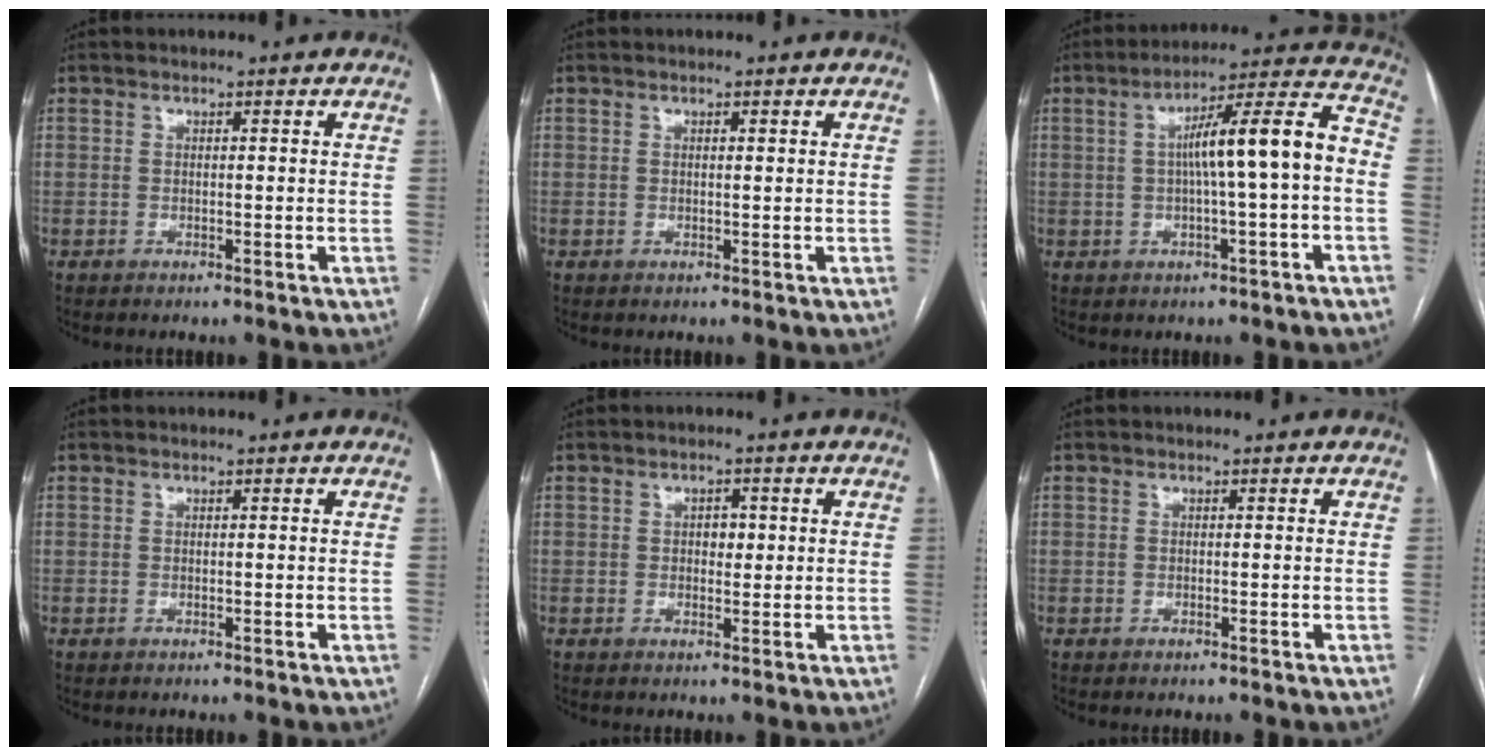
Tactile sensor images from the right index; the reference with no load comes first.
{"total": 0.7, "force": [0.3, 0.2, 0.6], "torque": [-0.010, 0.000, 0.004]}
{"total": 12.0, "force": [-0.5, 0.6, 12.0], "torque": [-0.183, 0.035, -0.008]}
{"total": 0.0}
{"total": 2.3, "force": [0.4, 1.4, 1.7], "torque": [-0.021, 0.002, 0.005]}
{"total": 0.0}